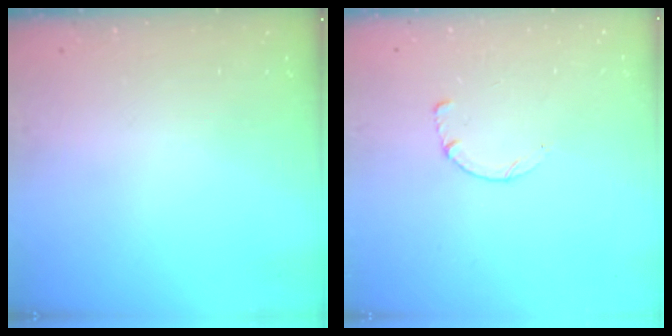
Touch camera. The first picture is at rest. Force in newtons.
{"total": 2.6, "press": 2.5, "slide": 0.3}